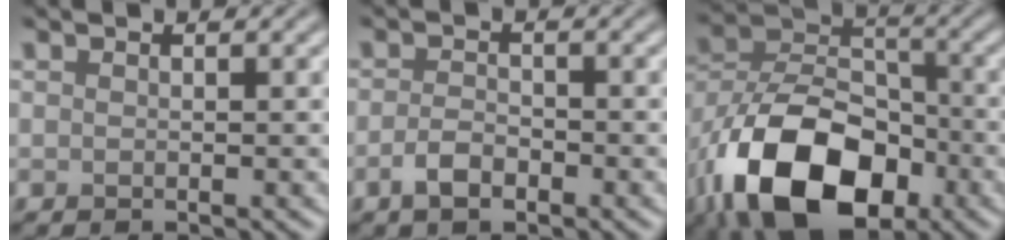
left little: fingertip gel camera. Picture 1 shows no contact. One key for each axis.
{"total": 2.1, "fx": -1.1, "fy": 1.1, "fz": 1.5, "tx": -0.027, "ty": 0.002, "tz": -0.025}
{"total": 13.4, "fx": -6.6, "fy": 7.8, "fz": 8.6, "tx": -0.165, "ty": -0.009, "tz": -0.123}